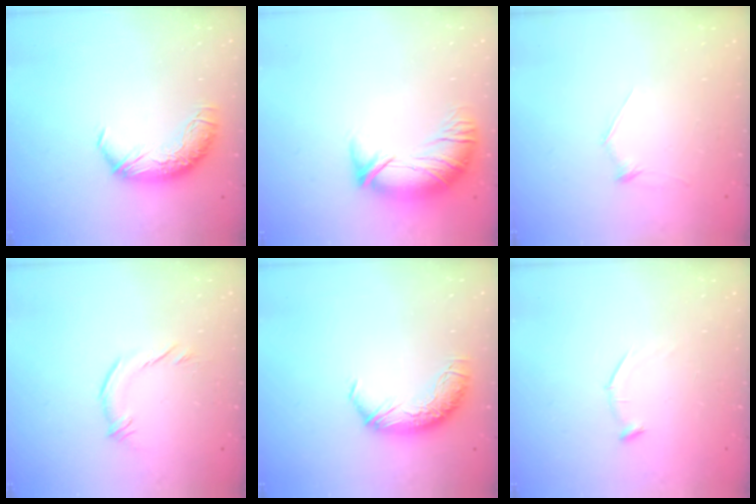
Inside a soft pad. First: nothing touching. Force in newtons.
{"total": 2.9, "press": 1.0, "slide": 2.7}
{"total": 8.3, "press": 8.2, "slide": 0.5}
{"total": 2.4, "press": 2.2, "slide": 1.1}
{"total": 0.0}
{"total": 7.8, "press": 7.8, "slide": 1.0}